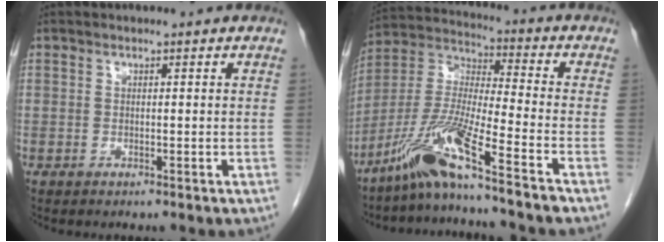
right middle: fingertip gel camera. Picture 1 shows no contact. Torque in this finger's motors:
{"motor_torque": [1.11, -1.03, 0.26, 0.10]}